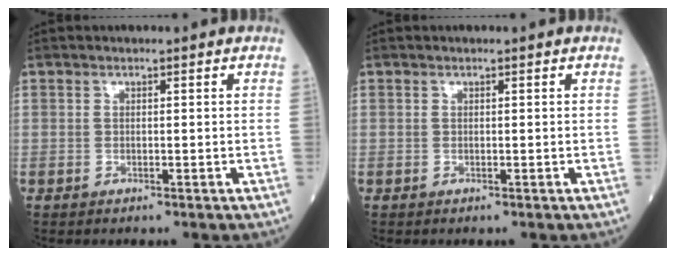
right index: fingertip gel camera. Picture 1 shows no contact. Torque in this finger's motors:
{"motor_torque": [-0.05, 0.03, -0.02, 0.00]}